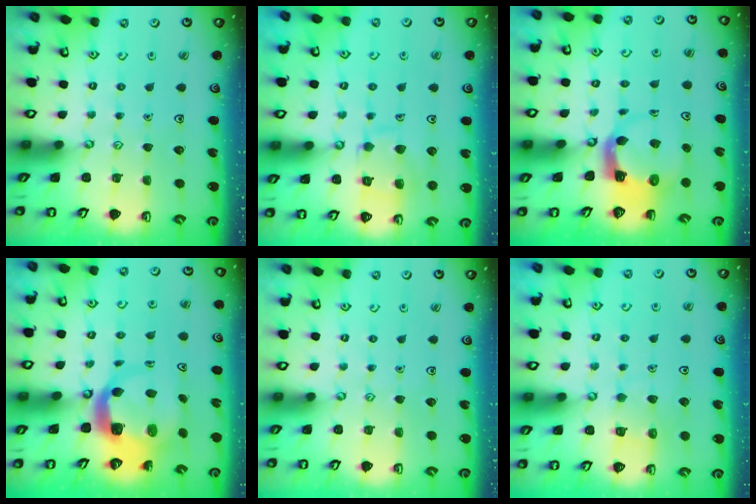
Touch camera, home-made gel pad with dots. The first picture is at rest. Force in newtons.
{"total": 10.6, "press": 10.6, "slide": 1.0}
{"total": 4.0, "press": 4.0, "slide": 0.5}
{"total": 7.8, "press": 7.7, "slide": 1.1}
{"total": 0.0}
{"total": 4.8, "press": 4.7, "slide": 0.5}